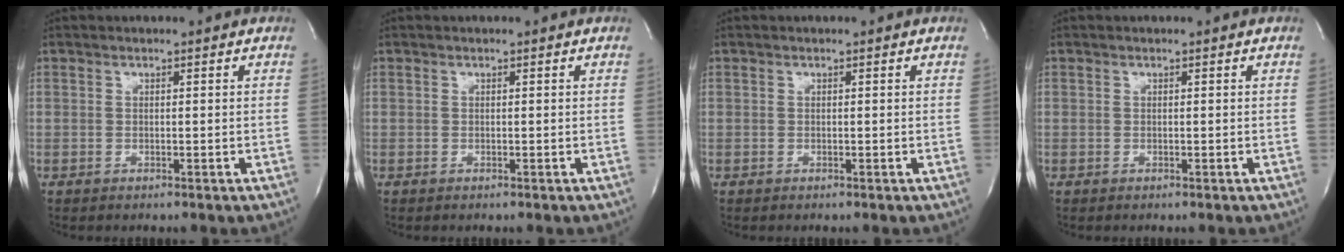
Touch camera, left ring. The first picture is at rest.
{"total": 0.0}
{"total": 0.0}
{"total": 0.0}